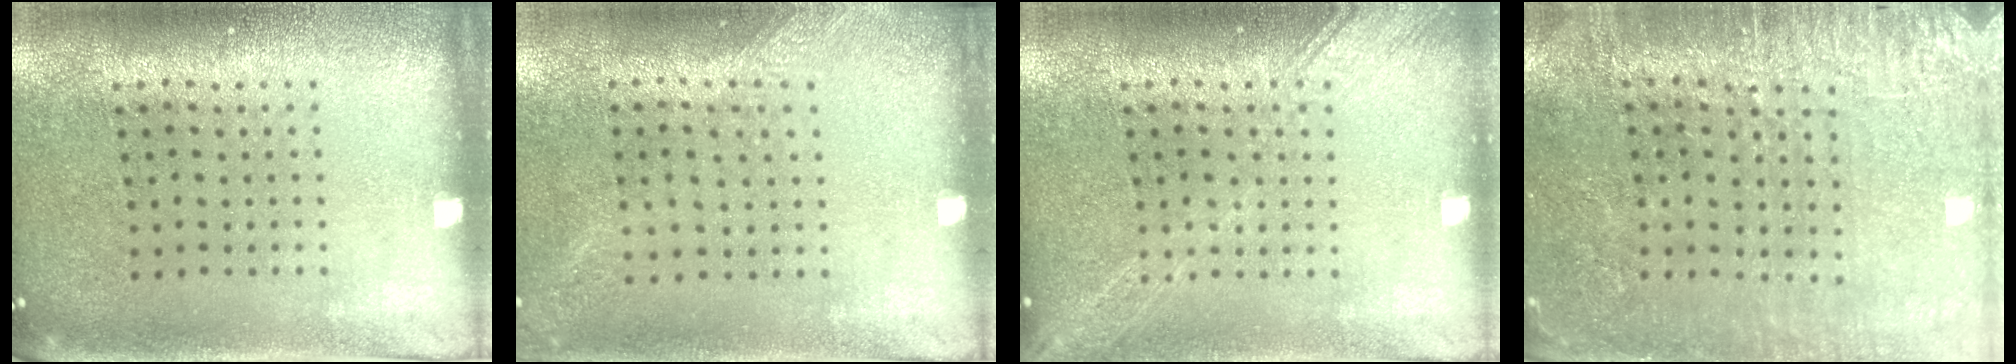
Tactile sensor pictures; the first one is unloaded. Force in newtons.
{"total": 1.3, "press": 1.1, "slide": 0.7}
{"total": 2.7, "press": 2.6, "slide": 0.4}
{"total": 3.0, "press": 2.8, "slide": 0.9}